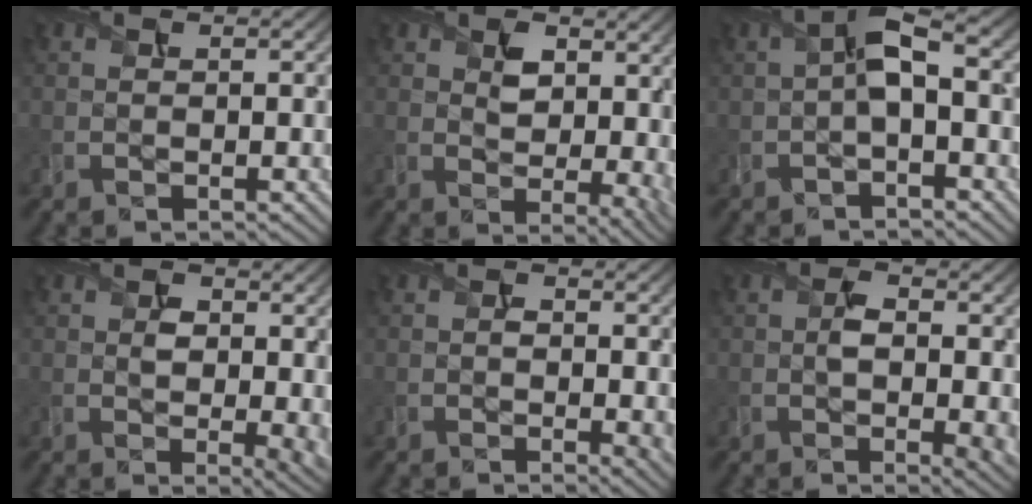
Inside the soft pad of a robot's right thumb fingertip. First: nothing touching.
{"total": 6.5, "force": [1.9, 4.0, 4.7], "torque": [-0.072, -0.006, 0.033]}
{"total": 4.6, "force": [-0.5, 1.6, 4.3], "torque": [-0.089, 0.014, -0.018]}
{"total": 4.5, "force": [0.6, 2.6, 3.7], "torque": [-0.054, -0.007, 0.013]}
{"total": 2.3, "force": [0.0, 1.3, 1.9], "torque": [-0.025, -0.009, 0.001]}
{"total": 4.8, "force": [-0.1, 2.4, 4.1], "torque": [-0.068, -0.008, 0.000]}